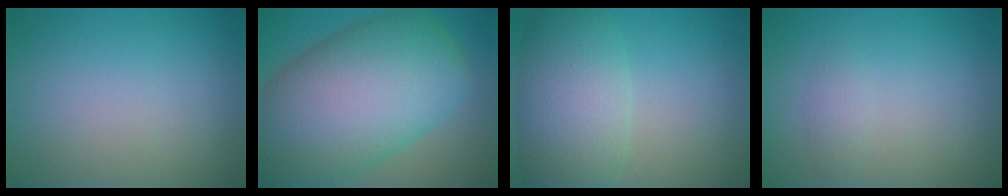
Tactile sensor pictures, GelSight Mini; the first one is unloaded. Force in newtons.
{"total": 16.4, "press": 16.4, "slide": 0.4}
{"total": 7.2, "press": 7.2, "slide": 0.4}
{"total": 1.0, "press": 1.0, "slide": 0.1}